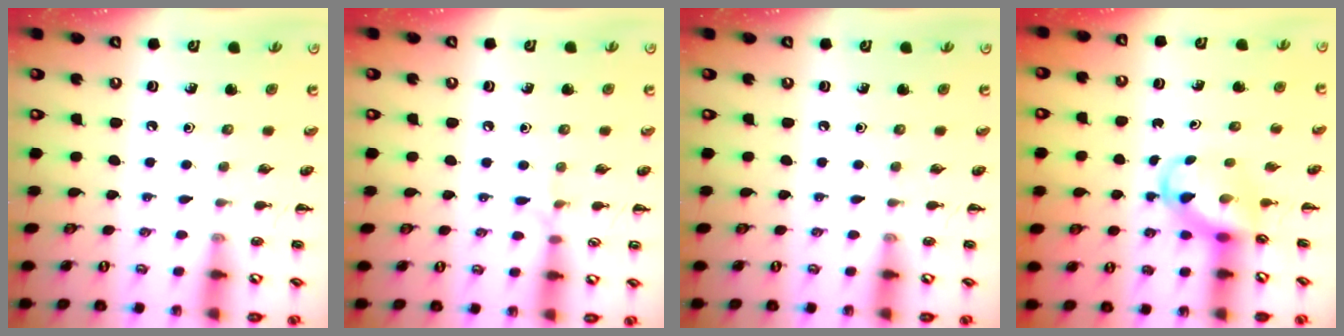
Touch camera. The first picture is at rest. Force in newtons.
{"total": 4.3, "press": 4.0, "slide": 1.6}
{"total": 0.0}
{"total": 4.6, "press": 4.6, "slide": 0.1}